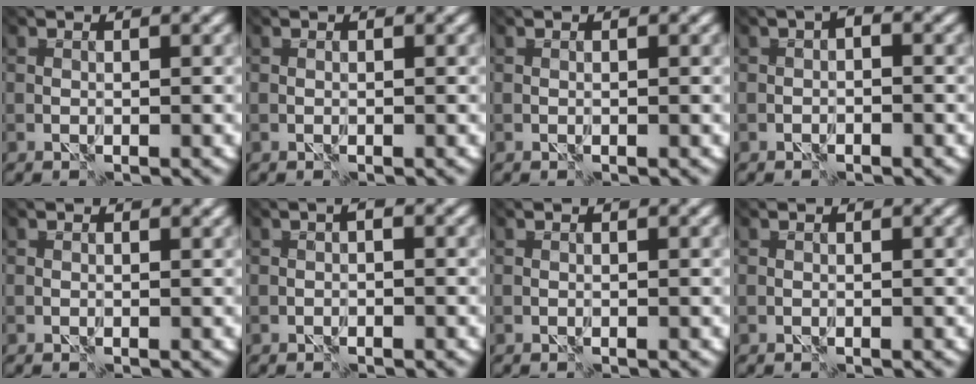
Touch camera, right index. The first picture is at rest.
{"total": 0.0}
{"total": 0.0}
{"total": 1.3, "force": [-1.2, -0.2, 0.0], "torque": [0.012, 0.002, -0.008]}
{"total": 0.6, "force": [0.2, 0.4, 0.4], "torque": [-0.002, 0.001, 0.002]}
{"total": 0.9, "force": [-0.8, -0.4, 0.0], "torque": [0.011, 0.004, -0.003]}
{"total": 0.0}
{"total": 0.0}